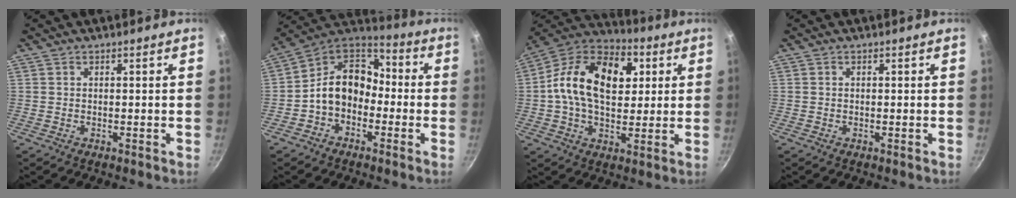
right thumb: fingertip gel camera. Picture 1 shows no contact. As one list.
[{"total": 12.6, "force": [-2.8, 9.6, 7.6], "torque": [-0.090, 0.055, -0.074]}, {"total": 20.3, "force": [3.8, 13.2, 15.0], "torque": [-0.226, 0.015, 0.042]}, {"total": 0.0}]